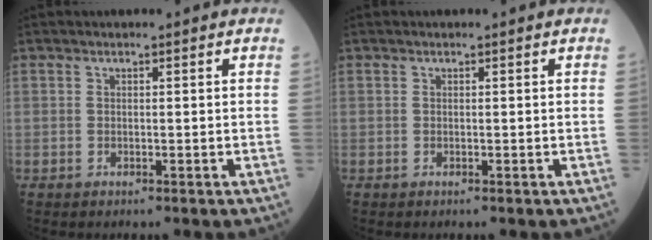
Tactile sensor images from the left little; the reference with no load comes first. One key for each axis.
{"total": 0.0}